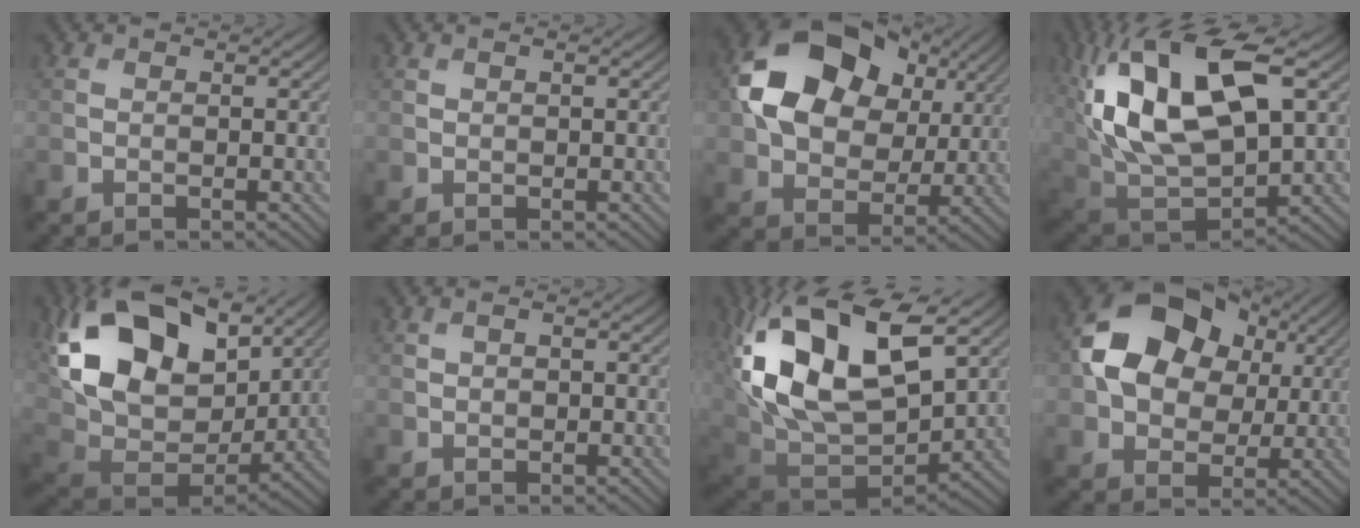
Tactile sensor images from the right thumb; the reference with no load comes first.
{"total": 0.6, "force": [0.3, 0.2, 0.4], "torque": [-0.010, 0.001, 0.006]}
{"total": 16.1, "force": [5.0, 11.6, 10.1], "torque": [-0.210, 0.016, 0.091]}
{"total": 19.0, "force": [5.5, 9.3, 15.6], "torque": [-0.323, 0.015, 0.096]}
{"total": 19.8, "force": [7.0, 12.7, 13.4], "torque": [-0.288, 0.004, 0.150]}
{"total": 1.6, "force": [0.6, 0.8, 1.2], "torque": [-0.027, 0.002, 0.014]}
{"total": 18.4, "force": [6.0, 10.2, 14.1], "torque": [-0.301, 0.008, 0.115]}
{"total": 14.1, "force": [3.9, 10.4, 8.8], "torque": [-0.174, 0.012, 0.066]}